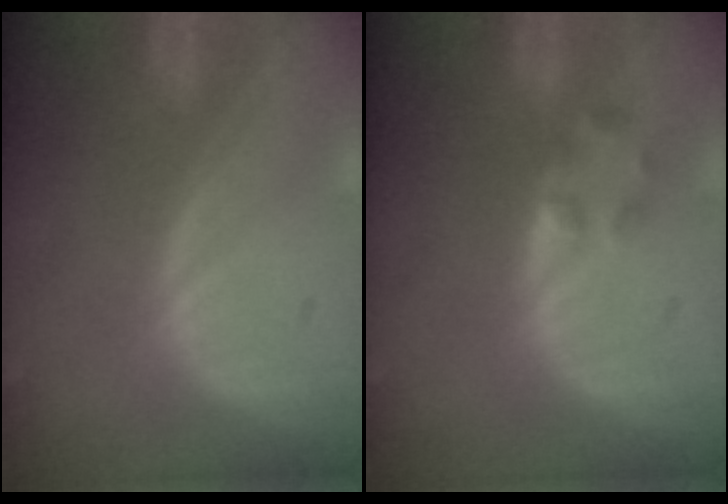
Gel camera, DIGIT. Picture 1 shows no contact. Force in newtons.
{"total": 2.0, "press": 1.9, "slide": 0.8}